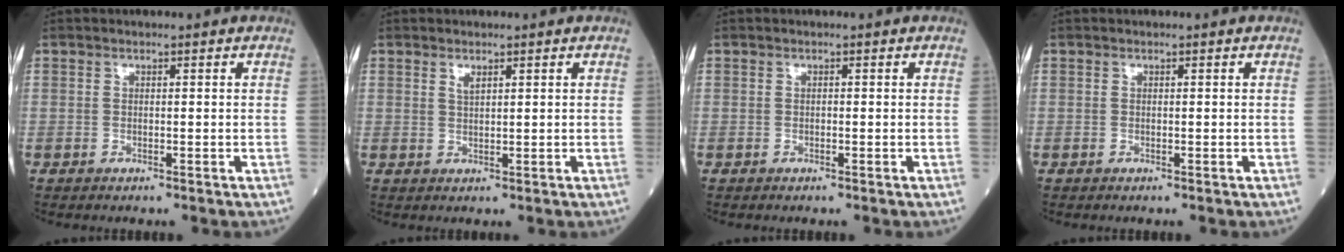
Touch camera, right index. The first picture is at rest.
{"total": 1.2, "force": [0.9, 0.4, 0.7], "torque": [-0.017, 0.000, 0.021]}
{"total": 0.0}
{"total": 0.0}